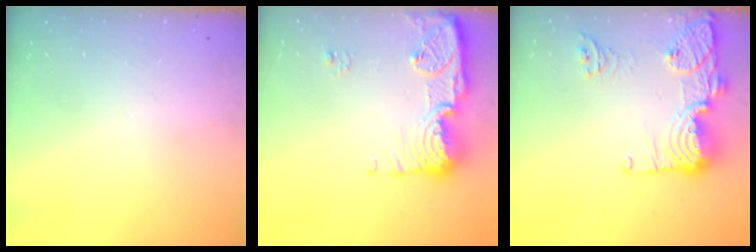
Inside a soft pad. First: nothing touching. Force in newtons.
{"total": 15.8, "press": 15.7, "slide": 1.4}
{"total": 19.0, "press": 18.0, "slide": 5.9}